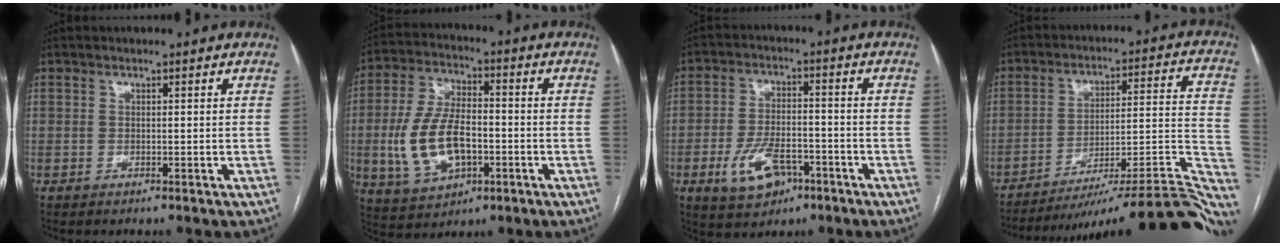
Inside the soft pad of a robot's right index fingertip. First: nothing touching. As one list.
[{"total": 13.2, "force": [-2.6, 6.9, 10.9], "torque": [-0.237, 0.010, -0.040]}, {"total": 9.3, "force": [-4.3, 5.1, 6.4], "torque": [-0.131, 0.004, -0.068]}, {"total": 25.7, "force": [-21.2, 2.2, 14.3], "torque": [-0.087, 0.020, -0.287]}]